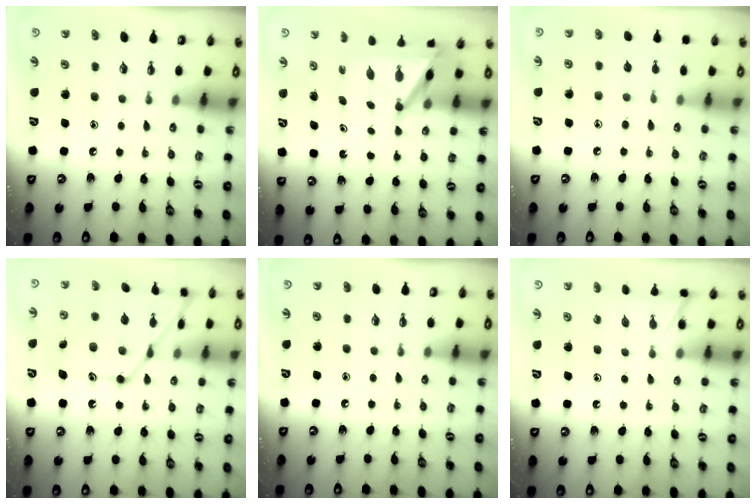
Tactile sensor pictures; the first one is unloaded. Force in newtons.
{"total": 6.3, "press": 6.3, "slide": 0.6}
{"total": 4.4, "press": 4.3, "slide": 0.5}
{"total": 18.2, "press": 18.1, "slide": 1.1}
{"total": 0.0}
{"total": 2.7, "press": 2.7, "slide": 0.3}